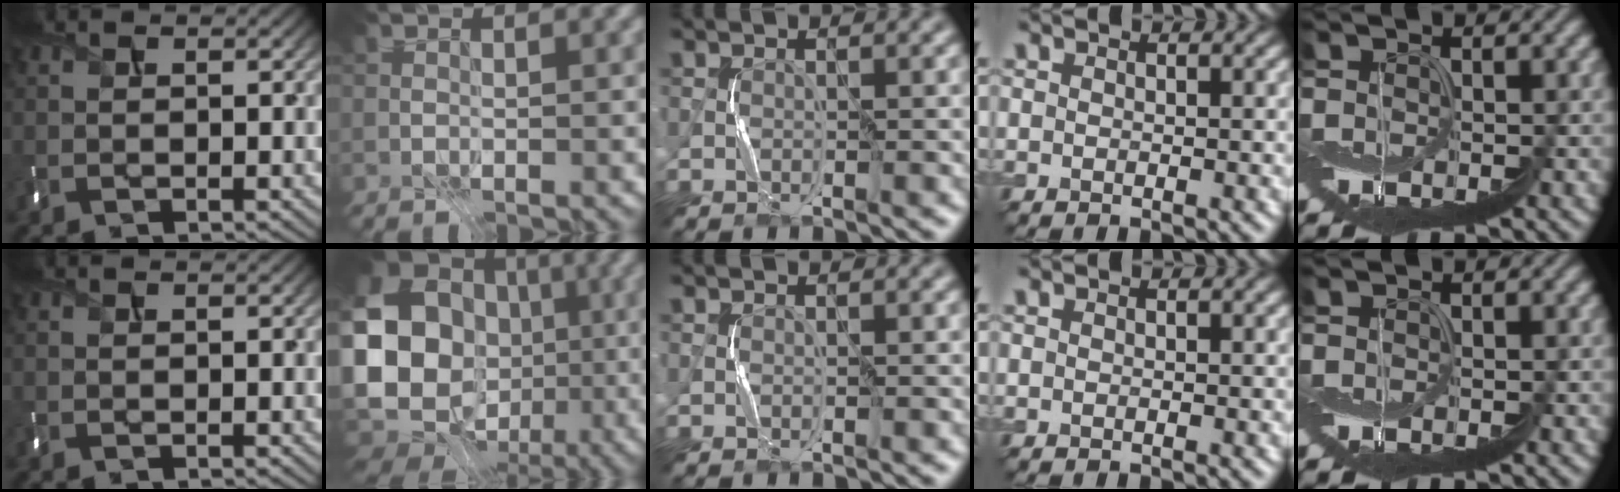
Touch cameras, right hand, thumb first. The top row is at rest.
{"index": {"total": 20.6, "force": [-2.5, 17.5, 10.6], "torque": [-0.221, -0.009, -0.074]}}